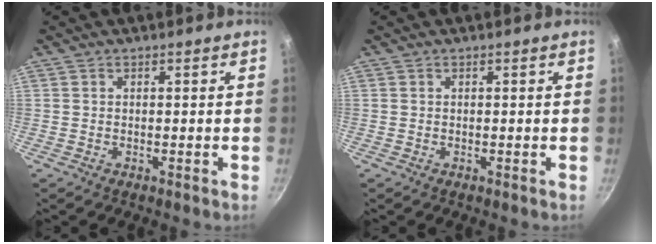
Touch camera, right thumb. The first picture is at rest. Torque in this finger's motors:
{"motor_torque": [-0.01, 0.00, 0.18, 0.12, 0.04]}